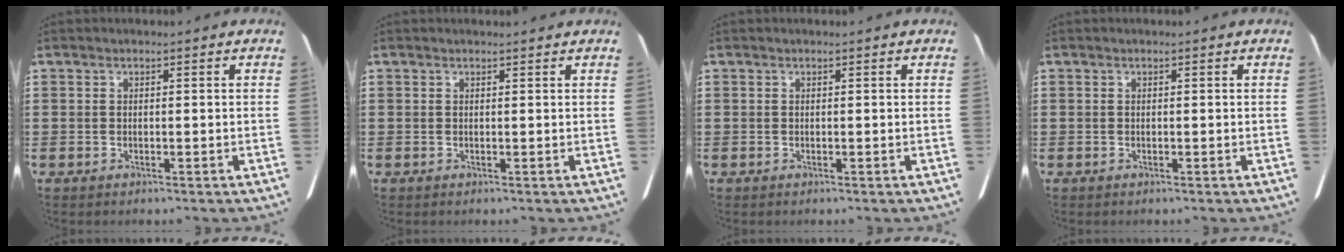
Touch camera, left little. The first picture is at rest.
{"total": 0.5, "force": [0.5, 0.0, 0.2], "torque": [0.003, -0.002, 0.007]}
{"total": 0.0}
{"total": 0.0}